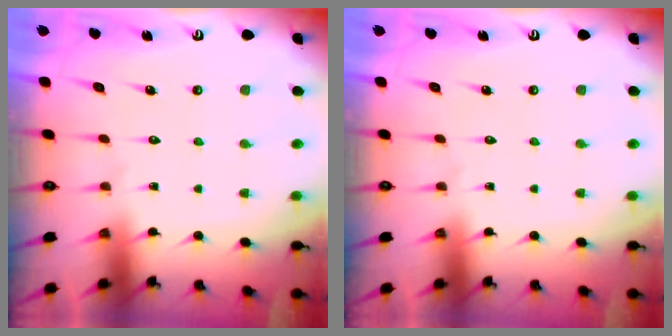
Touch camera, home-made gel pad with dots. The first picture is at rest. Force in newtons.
{"total": 0.0}